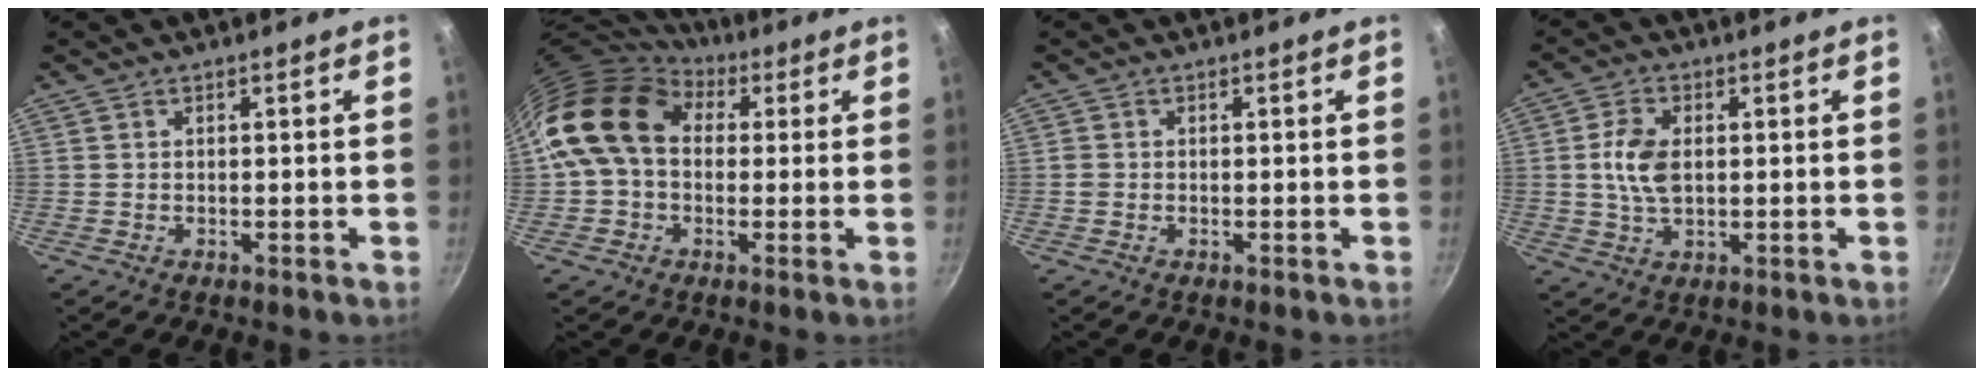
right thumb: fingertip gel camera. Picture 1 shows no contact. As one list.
[{"total": 15.3, "force": [3.7, 11.3, 9.7], "torque": [-0.149, 0.020, 0.049]}, {"total": 0.9, "force": [-0.2, 0.8, 0.3], "torque": [-0.006, 0.002, -0.005]}, {"total": 7.0, "force": [0.6, 4.3, 5.5], "torque": [-0.101, 0.004, 0.011]}]